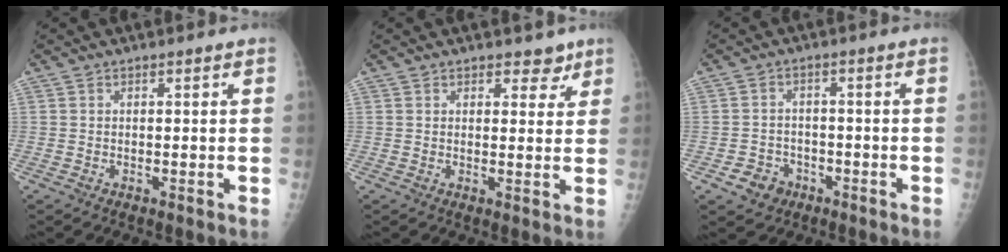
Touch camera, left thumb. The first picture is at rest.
{"total": 3.5, "force": [2.5, 2.1, 1.3], "torque": [0.010, -0.013, 0.032]}
{"total": 4.8, "force": [-2.5, 3.9, 1.0], "torque": [0.003, 0.017, -0.037]}